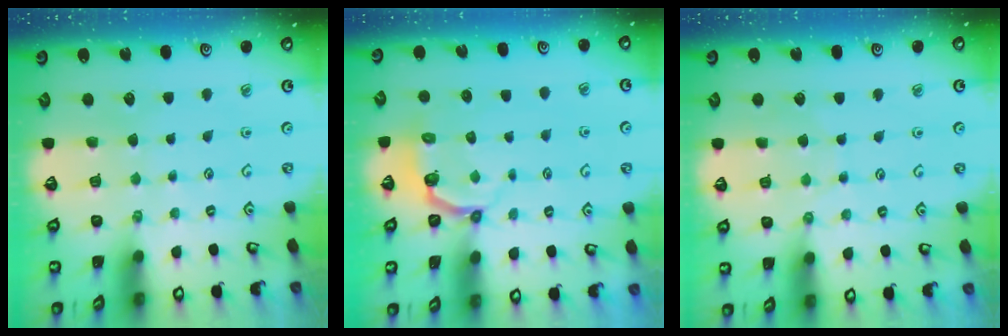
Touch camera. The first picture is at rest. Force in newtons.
{"total": 3.6, "press": 2.6, "slide": 2.5}
{"total": 4.3, "press": 4.3, "slide": 0.5}